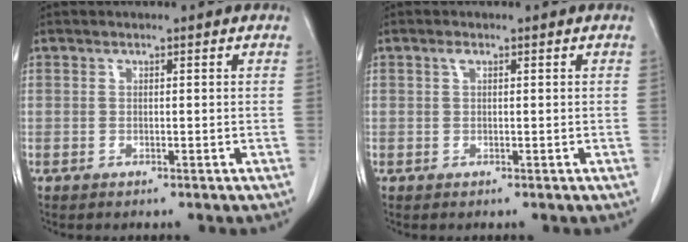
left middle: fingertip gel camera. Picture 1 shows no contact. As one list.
[{"total": 0.8, "force": [0.4, 0.3, 0.6], "torque": [-0.013, 0.003, 0.006]}]